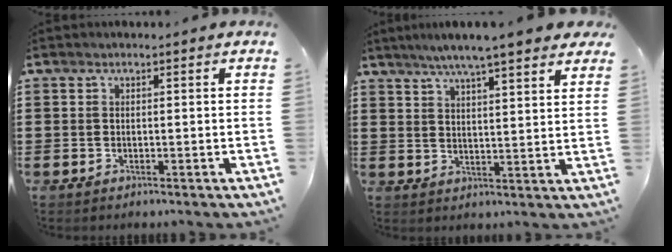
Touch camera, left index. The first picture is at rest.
{"total": 6.0, "force": [5.1, -0.1, 3.2], "torque": [-0.078, -0.017, 0.089]}